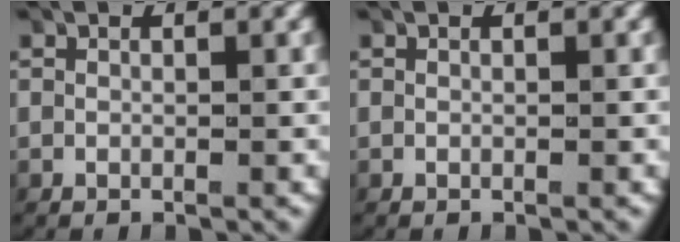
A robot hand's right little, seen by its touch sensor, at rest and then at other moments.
{"total": 0.0}